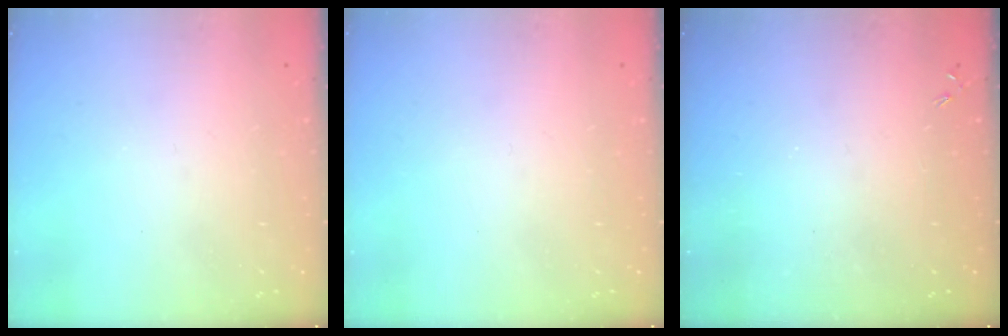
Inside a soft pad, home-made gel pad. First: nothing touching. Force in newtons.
{"total": 0.0}
{"total": 0.0}